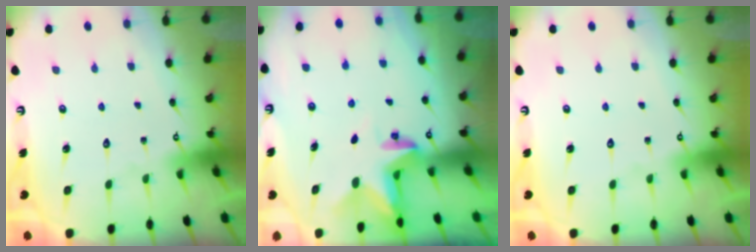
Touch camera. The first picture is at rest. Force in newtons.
{"total": 2.8, "press": 2.8, "slide": 0.2}
{"total": 0.0}